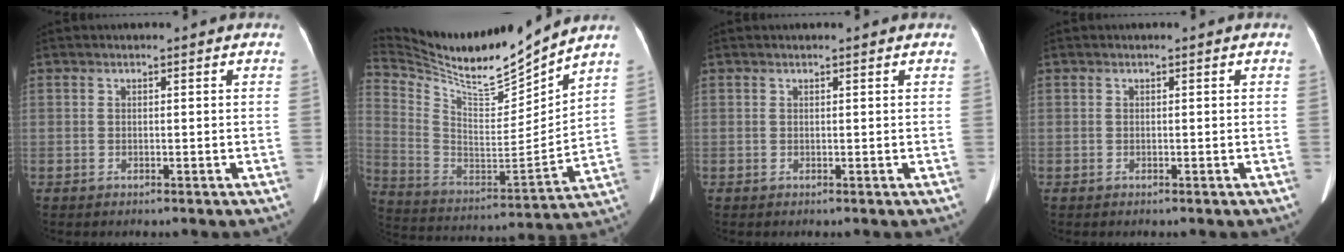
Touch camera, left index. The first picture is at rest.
{"total": 19.1, "force": [17.7, 0.4, 7.3], "torque": [-0.155, -0.036, 0.313]}
{"total": 1.2, "force": [1.1, 0.0, 0.5], "torque": [-0.011, 0.015, 0.017]}
{"total": 0.0}